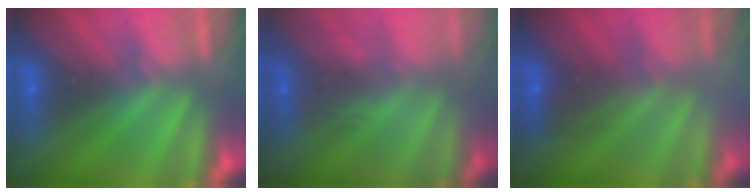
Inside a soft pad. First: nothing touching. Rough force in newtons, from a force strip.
{"total": 2.9}
{"total": 2.0}